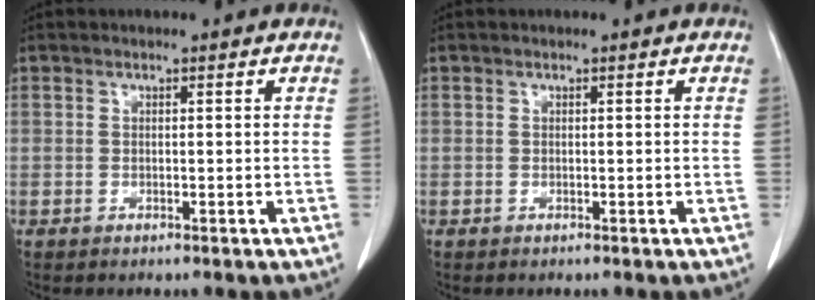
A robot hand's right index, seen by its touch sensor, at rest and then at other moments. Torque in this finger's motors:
{"motor_torque": [0.00, 0.00, 0.00, 0.00]}